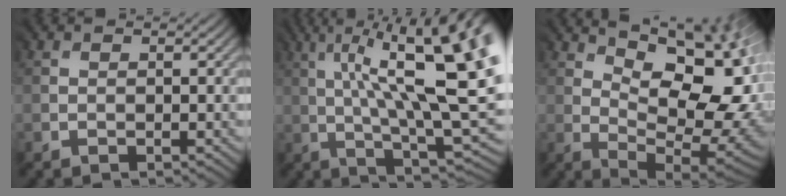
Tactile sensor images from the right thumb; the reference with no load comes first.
{"total": 16.6, "force": [2.9, 4.8, 15.6], "torque": [-0.223, 0.024, 0.058]}
{"total": 12.3, "force": [3.3, 5.4, 10.5], "torque": [-0.150, 0.018, 0.056]}